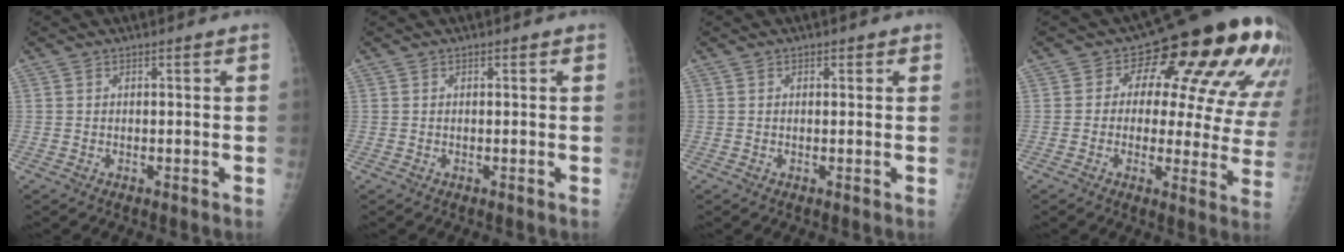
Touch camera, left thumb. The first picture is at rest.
{"total": 0.0}
{"total": 1.0, "force": [0.5, 0.7, 0.5], "torque": [0.001, 0.000, 0.002]}
{"total": 21.0, "force": [8.3, 11.0, 15.9], "torque": [-0.156, -0.013, 0.090]}